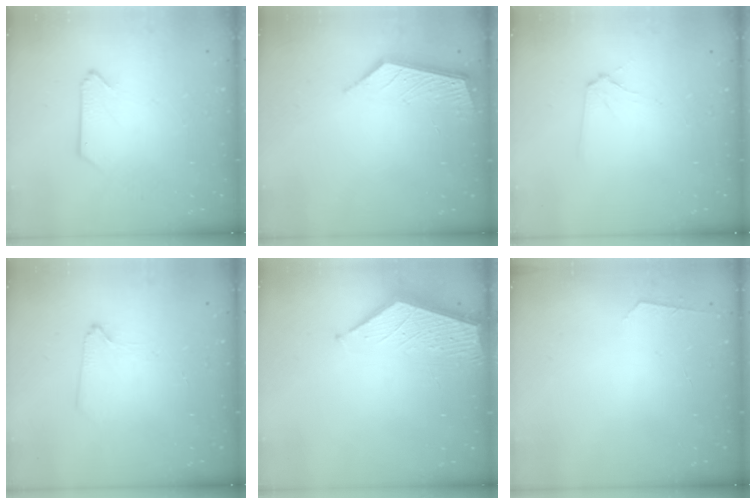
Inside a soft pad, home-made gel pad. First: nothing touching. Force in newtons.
{"total": 6.3, "press": 6.3, "slide": 0.5}
{"total": 4.0, "press": 4.0, "slide": 0.6}
{"total": 1.2, "press": 1.2, "slide": 0.3}
{"total": 3.5, "press": 3.5, "slide": 0.3}
{"total": 2.6, "press": 2.6, "slide": 0.4}